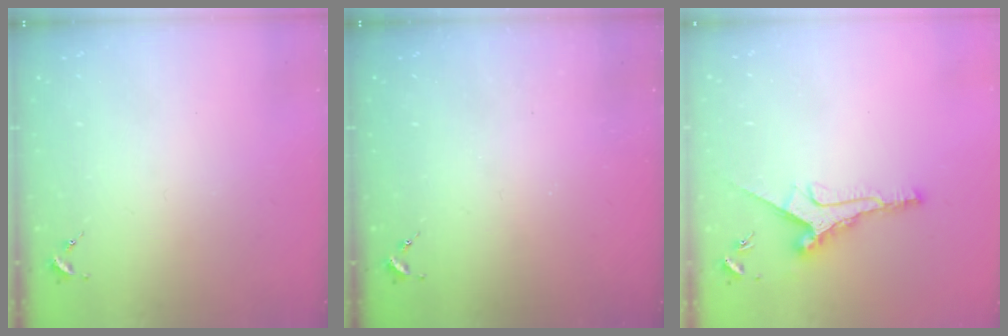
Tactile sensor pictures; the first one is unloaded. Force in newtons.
{"total": 0.0}
{"total": 10.5, "press": 10.5, "slide": 0.3}